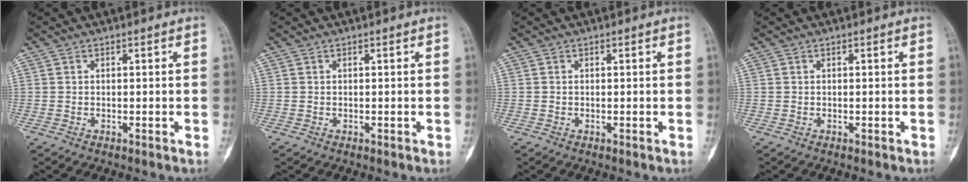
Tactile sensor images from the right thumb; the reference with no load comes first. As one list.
[{"total": 0.0}, {"total": 0.0}, {"total": 0.0}]